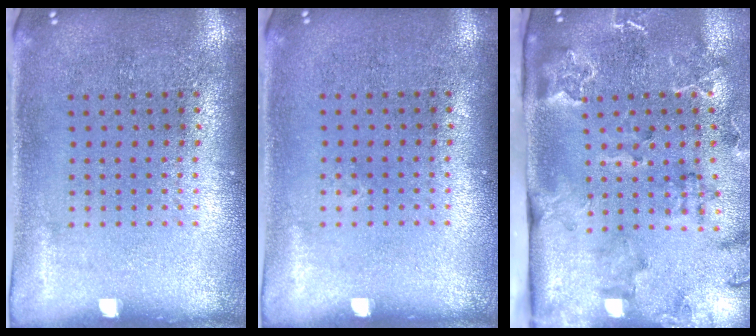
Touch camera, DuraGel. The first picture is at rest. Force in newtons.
{"total": 0.0}
{"total": 2.5, "press": 2.4, "slide": 0.6}